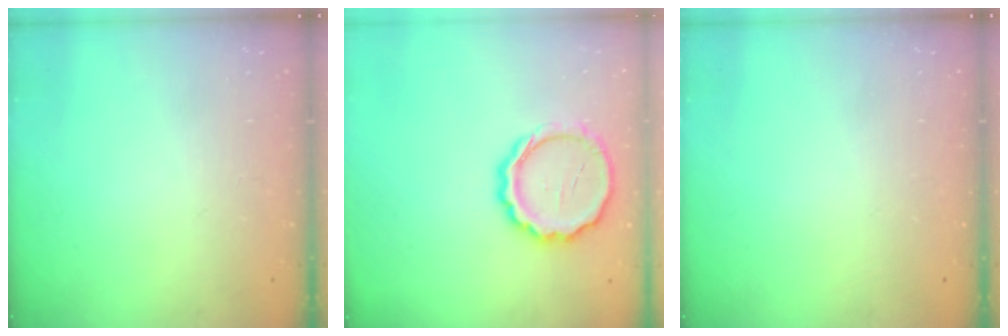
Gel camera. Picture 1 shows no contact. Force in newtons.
{"total": 12.5, "press": 12.2, "slide": 2.7}
{"total": 0.0}